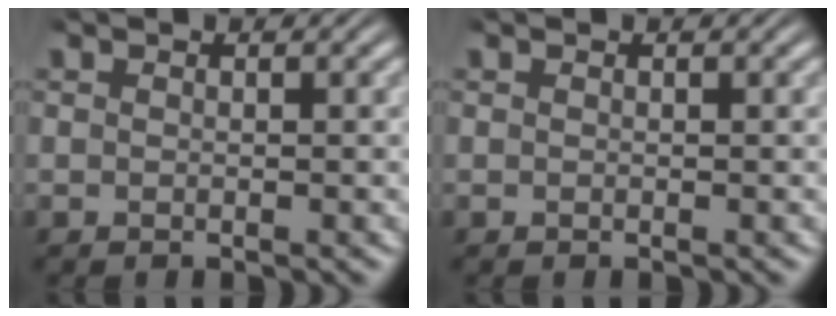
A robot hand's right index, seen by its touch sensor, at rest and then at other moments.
{"total": 0.0}